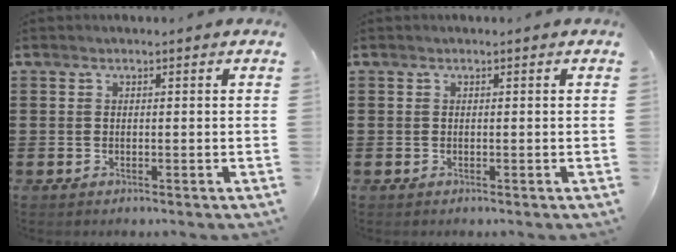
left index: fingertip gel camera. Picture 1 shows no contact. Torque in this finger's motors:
{"motor_torque": [-0.03, 0.02, -0.01, 0.00]}